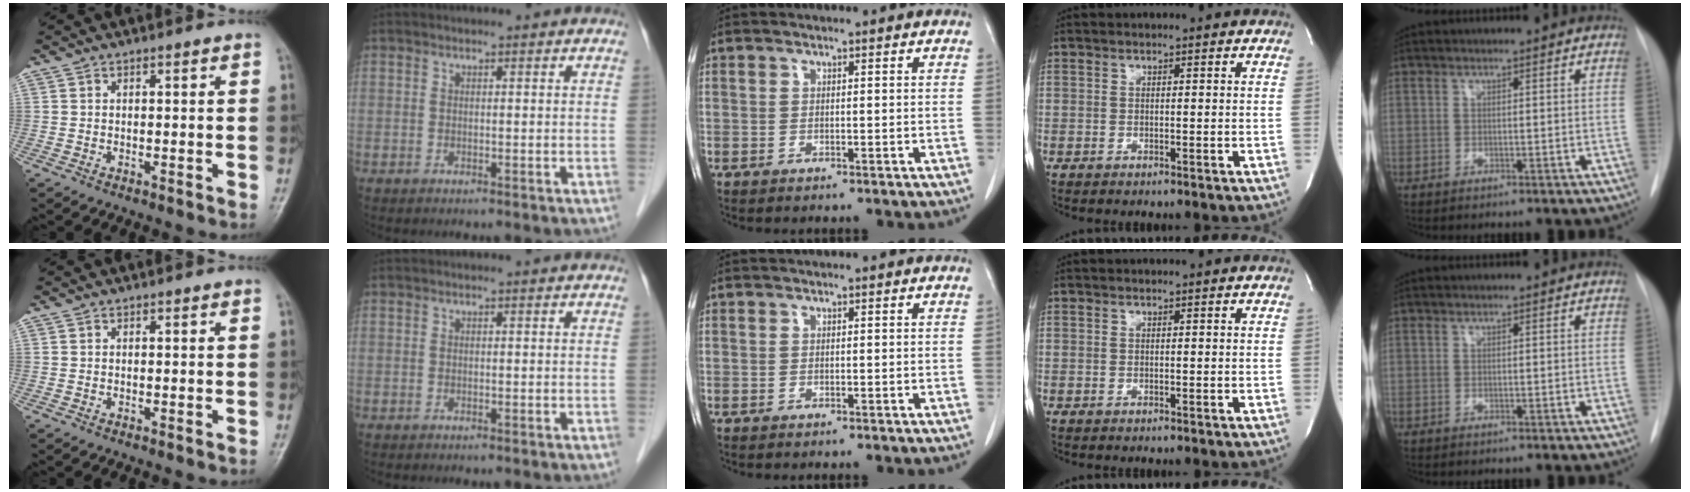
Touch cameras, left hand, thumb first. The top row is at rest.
{}